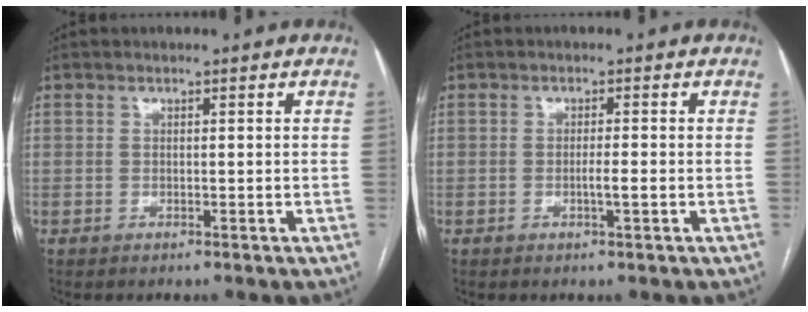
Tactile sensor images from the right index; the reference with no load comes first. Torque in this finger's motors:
{"motor_torque": [0.55, -0.16, 0.11, 0.05]}